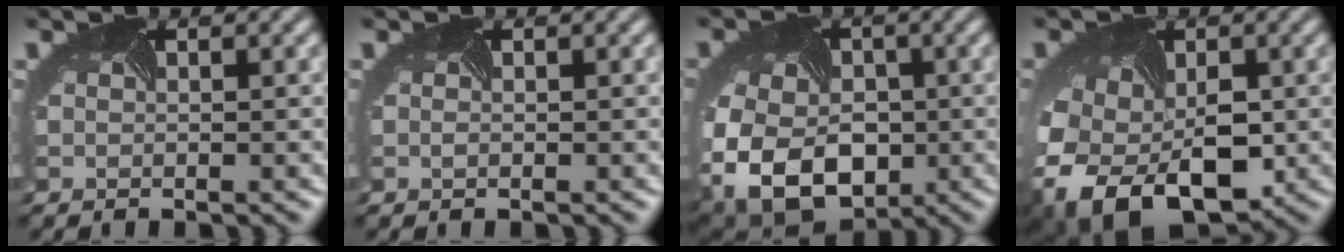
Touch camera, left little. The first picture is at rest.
{"total": 0.0}
{"total": 12.5, "force": [-3.0, 9.2, 8.0], "torque": [-0.147, -0.045, -0.028]}
{"total": 11.3, "force": [-4.0, 7.6, 7.4], "torque": [-0.155, -0.034, -0.058]}